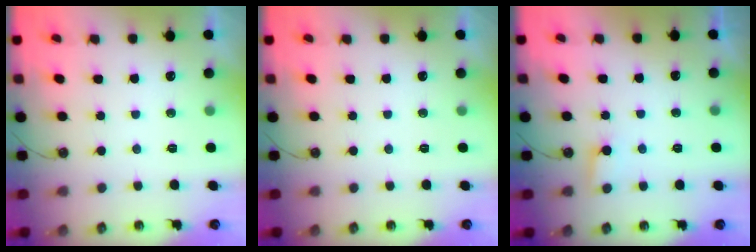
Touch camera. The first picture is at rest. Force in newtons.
{"total": 0.0}
{"total": 4.6, "press": 4.6, "slide": 0.4}